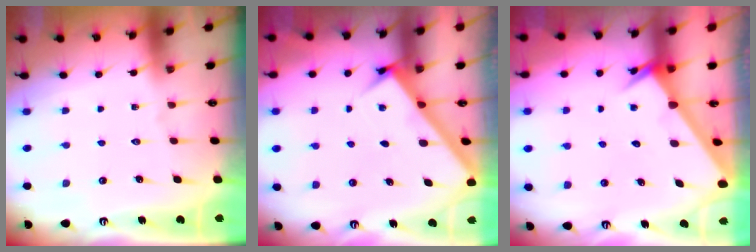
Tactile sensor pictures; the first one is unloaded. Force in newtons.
{"total": 3.0, "press": 3.0, "slide": 0.2}
{"total": 2.5, "press": 2.5, "slide": 0.1}